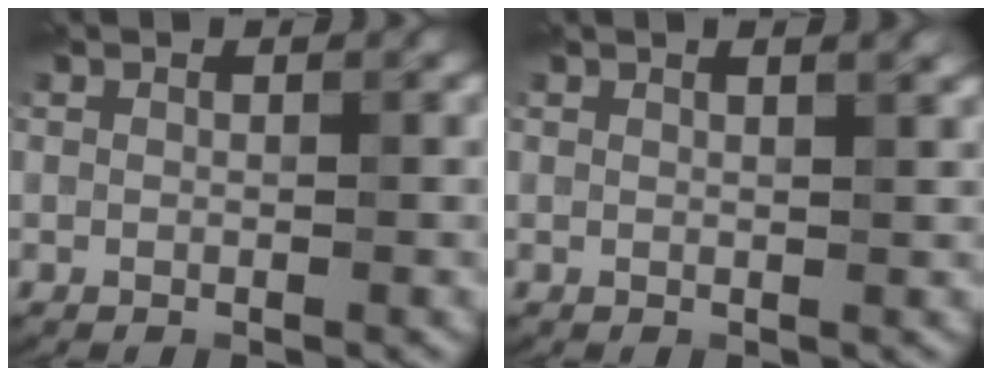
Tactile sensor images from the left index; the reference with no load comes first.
{"total": 2.2, "force": [1.3, 0.8, 1.7], "torque": [-0.011, 0.003, 0.007]}